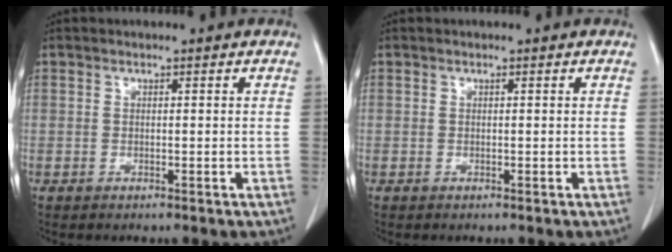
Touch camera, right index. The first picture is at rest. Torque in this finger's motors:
{"motor_torque": [0.04, -0.01, 0.00, 0.01]}